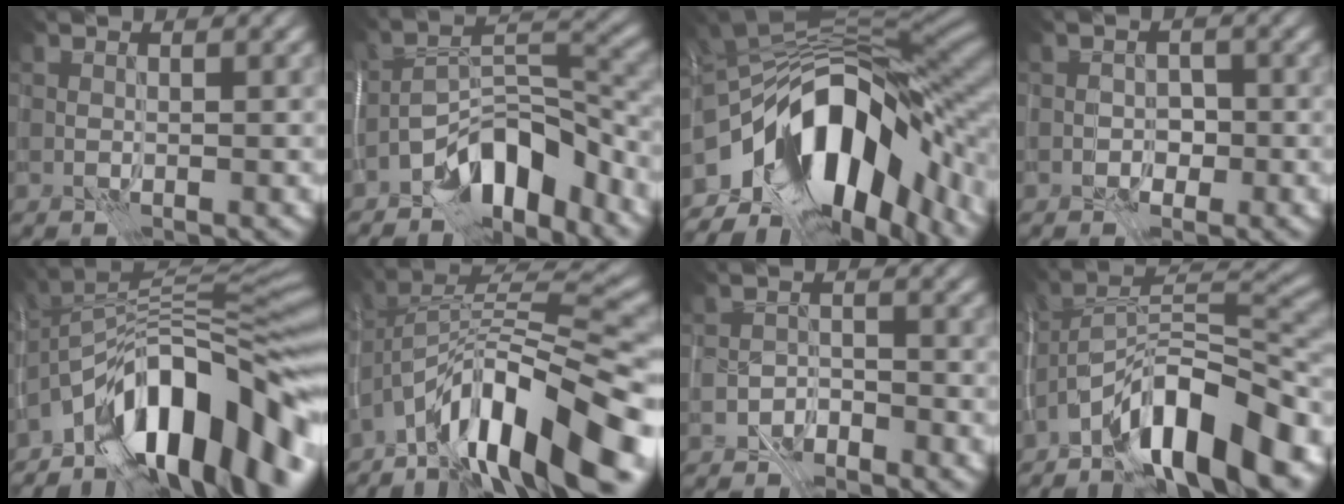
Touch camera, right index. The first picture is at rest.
{"total": 7.8, "force": [-5.5, 3.1, 4.6], "torque": [-0.059, 0.011, -0.107]}
{"total": 15.1, "force": [-5.4, 8.2, 11.5], "torque": [-0.187, 0.015, -0.094]}
{"total": 1.5, "force": [-0.7, 1.1, 0.7], "torque": [-0.005, 0.003, -0.014]}
{"total": 13.4, "force": [-7.0, 5.3, 10.1], "torque": [-0.144, 0.029, -0.128]}
{"total": 14.3, "force": [-8.4, 4.1, 10.9], "torque": [-0.182, 0.022, -0.148]}
{"total": 2.4, "force": [-2.1, 0.9, 0.5], "torque": [-0.008, 0.005, -0.047]}
{"total": 11.9, "force": [-7.6, 3.7, 8.3], "torque": [-0.126, 0.016, -0.150]}